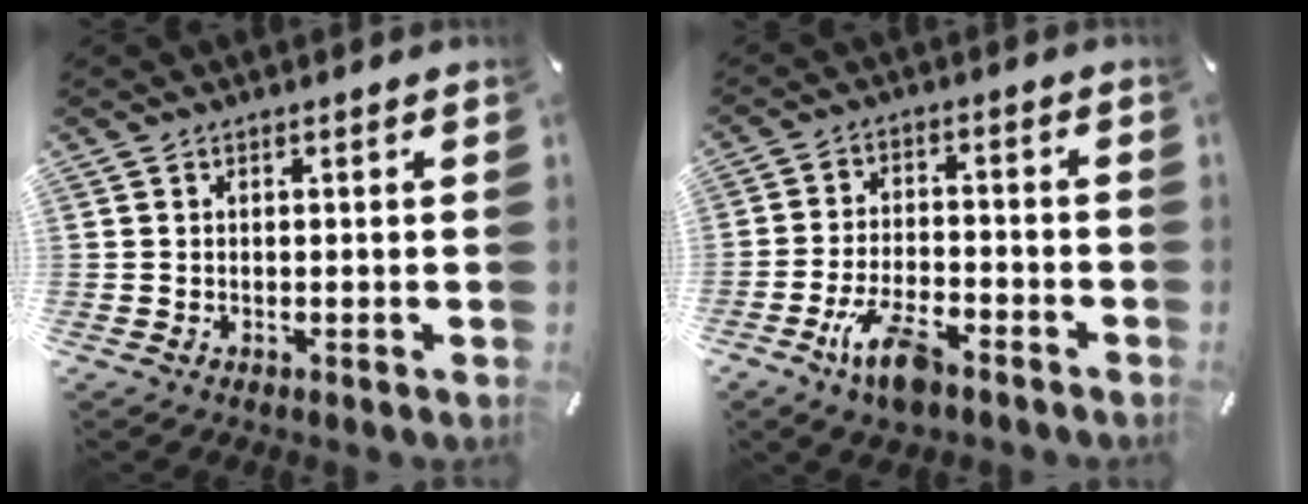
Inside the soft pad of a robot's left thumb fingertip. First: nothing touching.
{"total": 9.9, "force": [-6.1, 3.9, 6.7], "torque": [-0.142, 0.020, -0.113]}